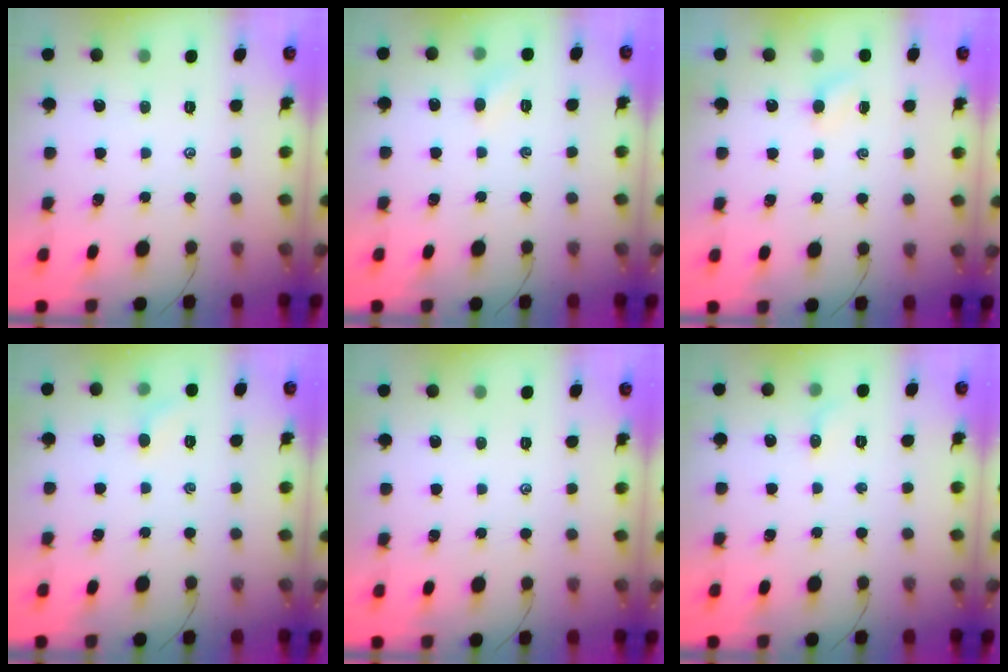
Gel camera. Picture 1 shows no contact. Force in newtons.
{"total": 3.5, "press": 3.4, "slide": 0.8}
{"total": 2.7, "press": 2.6, "slide": 0.8}
{"total": 4.2, "press": 4.0, "slide": 1.2}
{"total": 0.0}
{"total": 3.6, "press": 3.4, "slide": 1.2}